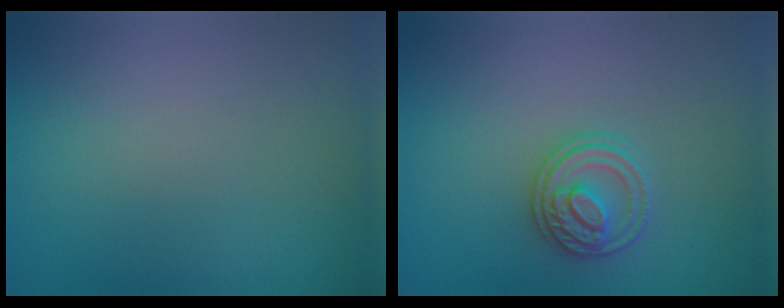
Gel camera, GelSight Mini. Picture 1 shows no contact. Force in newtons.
{"total": 2.7, "press": 2.7, "slide": 0.6}